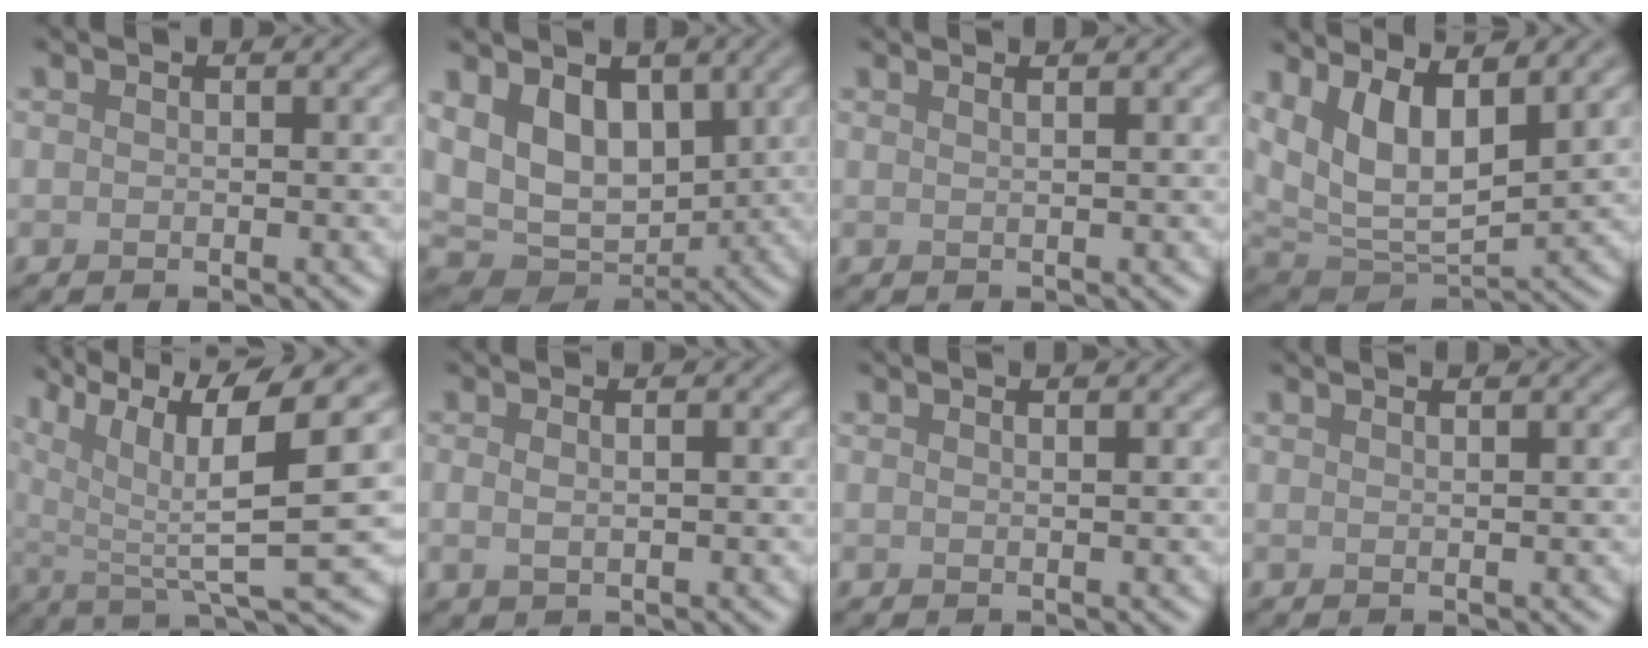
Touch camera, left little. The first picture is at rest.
{"total": 8.0, "force": [2.0, 5.4, 5.5], "torque": [-0.098, -0.013, 0.027]}
{"total": 1.7, "force": [1.0, 0.8, 1.1], "torque": [-0.001, 0.000, -0.006]}
{"total": 9.3, "force": [3.6, 4.1, 7.5], "torque": [-0.138, -0.009, 0.066]}
{"total": 10.6, "force": [4.3, 2.8, 9.3], "torque": [-0.166, 0.006, 0.082]}
{"total": 1.3, "force": [0.1, 0.6, 1.2], "torque": [-0.027, -0.002, 0.004]}
{"total": 0.5, "force": [0.2, 0.2, 0.4], "torque": [-0.003, 0.002, 0.002]}
{"total": 0.8, "force": [0.5, 0.3, 0.6], "torque": [-0.002, 0.000, 0.002]}